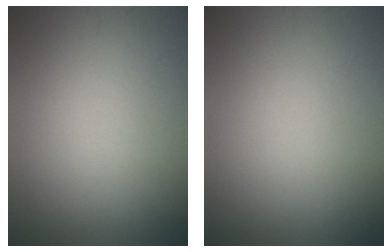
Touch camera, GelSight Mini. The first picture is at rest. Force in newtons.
{"total": 0.0}